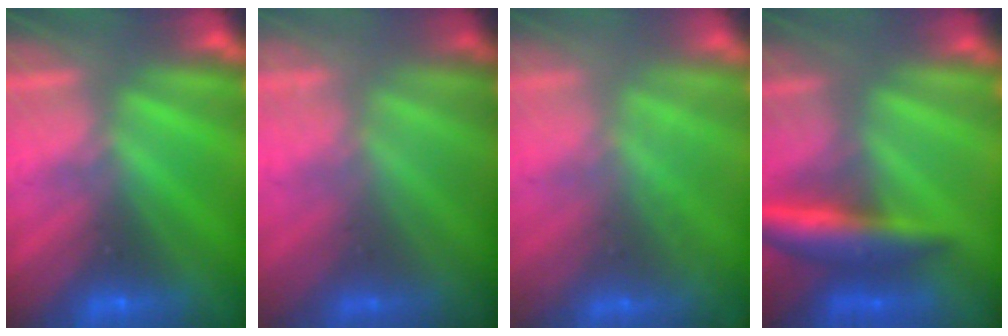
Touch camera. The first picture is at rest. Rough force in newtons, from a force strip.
{"total": 1.8}
{"total": 1.7}
{"total": 6.9}